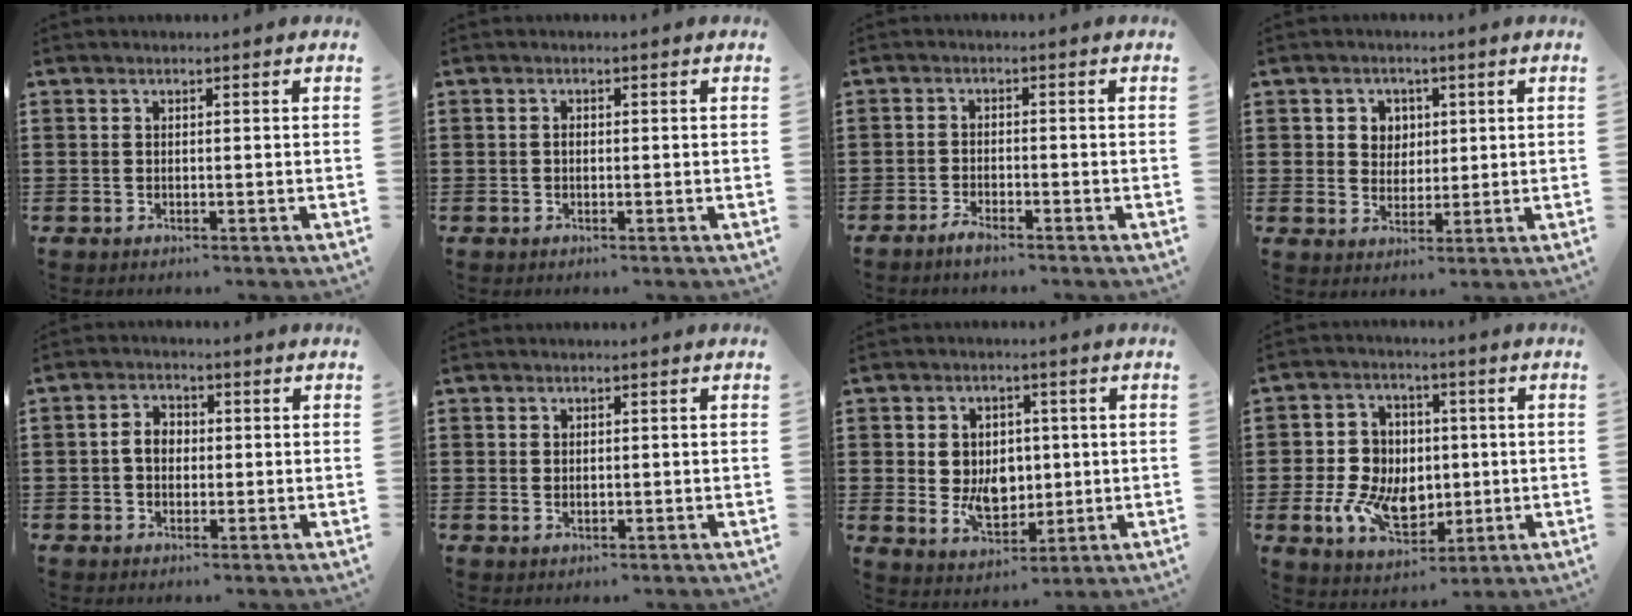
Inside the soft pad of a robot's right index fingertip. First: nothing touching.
{"total": 0.6, "force": [-0.1, 0.4, 0.5], "torque": [-0.012, -0.002, -0.002]}
{"total": 1.8, "force": [-1.7, 0.1, 0.6], "torque": [-0.015, 0.000, -0.032]}
{"total": 3.7, "force": [1.1, 3.5, 0.7], "torque": [-0.030, 0.013, 0.018]}
{"total": 3.3, "force": [-0.1, 2.4, 2.3], "torque": [-0.049, 0.009, -0.004]}
{"total": 0.8, "force": [0.2, 0.5, 0.5], "torque": [-0.011, 0.005, 0.004]}
{"total": 6.3, "force": [0.5, 4.9, 3.9], "torque": [-0.062, 0.004, 0.006]}
{"total": 9.7, "force": [-1.2, 7.6, 5.9], "torque": [-0.152, 0.016, -0.022]}